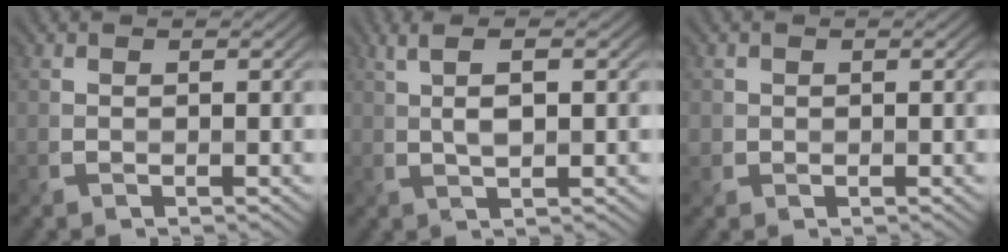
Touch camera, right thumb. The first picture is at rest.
{"total": 3.8, "force": [1.1, 1.0, 3.5], "torque": [-0.076, 0.001, 0.025]}
{"total": 1.3, "force": [0.2, 1.3, 0.0], "torque": [-0.003, -0.006, 0.003]}